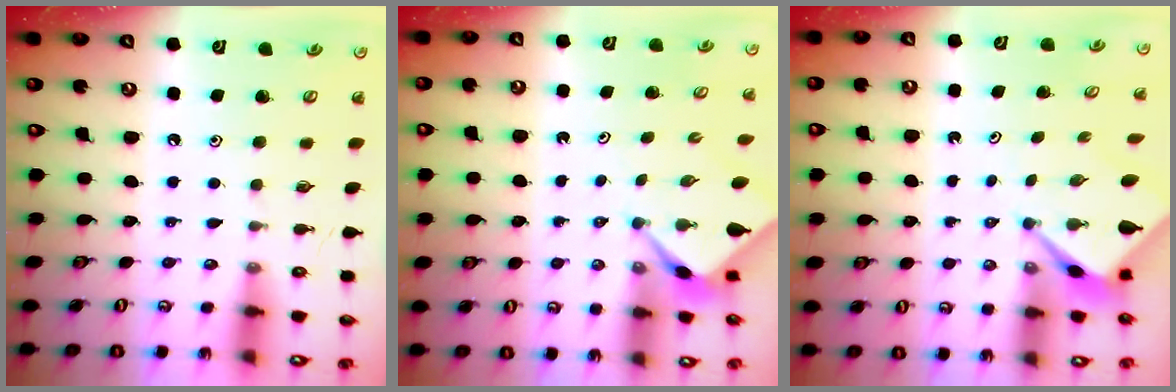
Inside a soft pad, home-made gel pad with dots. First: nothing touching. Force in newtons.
{"total": 2.3, "press": 2.3, "slide": 0.3}
{"total": 2.5, "press": 2.5, "slide": 0.1}